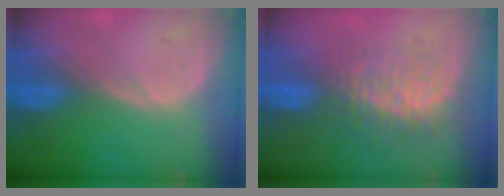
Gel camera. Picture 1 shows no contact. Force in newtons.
{"total": 7.6, "press": 7.3, "slide": 2.1}